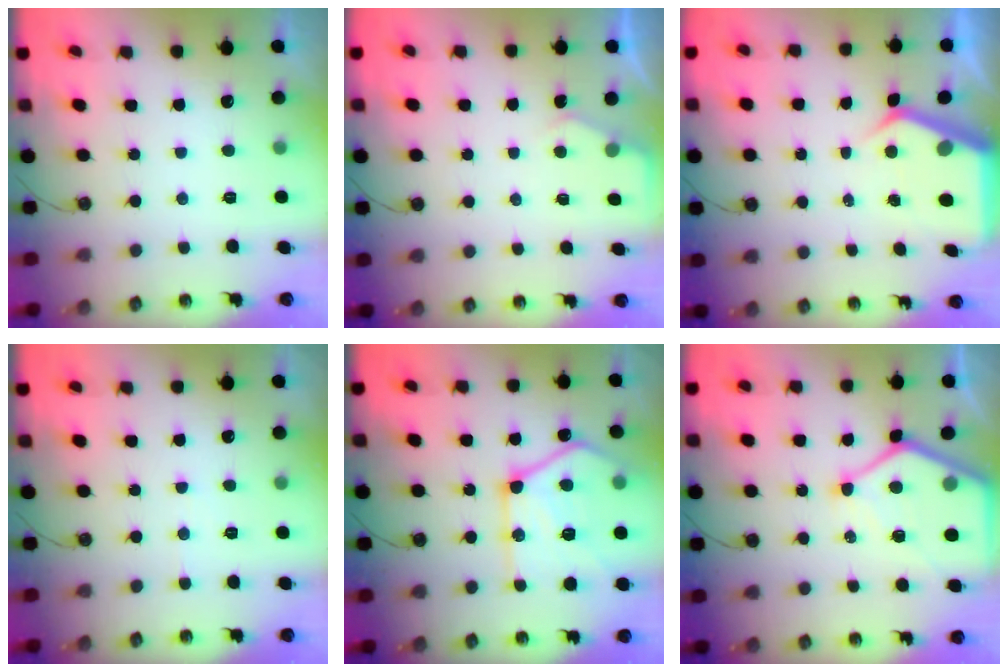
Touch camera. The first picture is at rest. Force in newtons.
{"total": 3.7, "press": 3.7, "slide": 0.6}
{"total": 5.8, "press": 5.8, "slide": 0.3}
{"total": 3.2, "press": 3.1, "slide": 0.7}
{"total": 22.2, "press": 22.2, "slide": 1.9}
{"total": 13.7, "press": 13.6, "slide": 1.5}